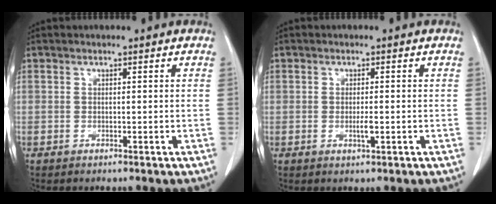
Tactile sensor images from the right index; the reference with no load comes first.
{"total": 1.7, "force": [-0.4, 0.3, 1.7], "torque": [-0.034, -0.003, -0.005]}